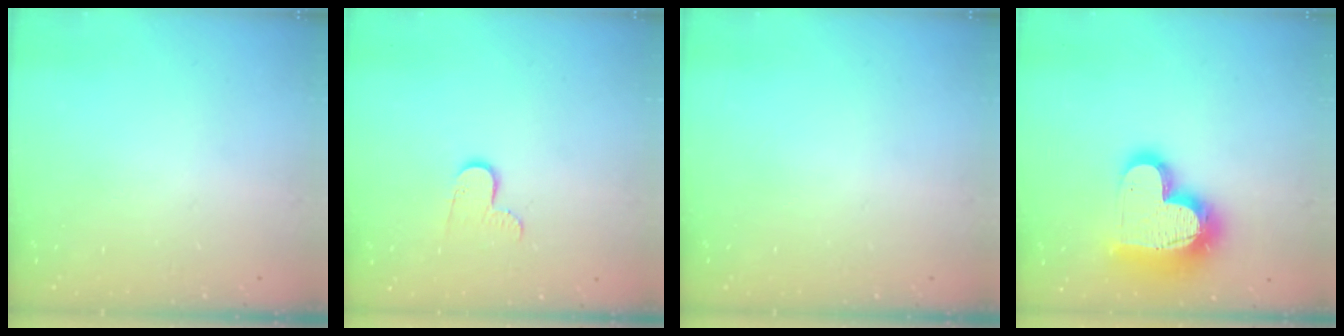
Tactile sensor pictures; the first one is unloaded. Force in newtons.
{"total": 6.7, "press": 6.7, "slide": 0.5}
{"total": 0.0}
{"total": 19.3, "press": 19.2, "slide": 1.7}